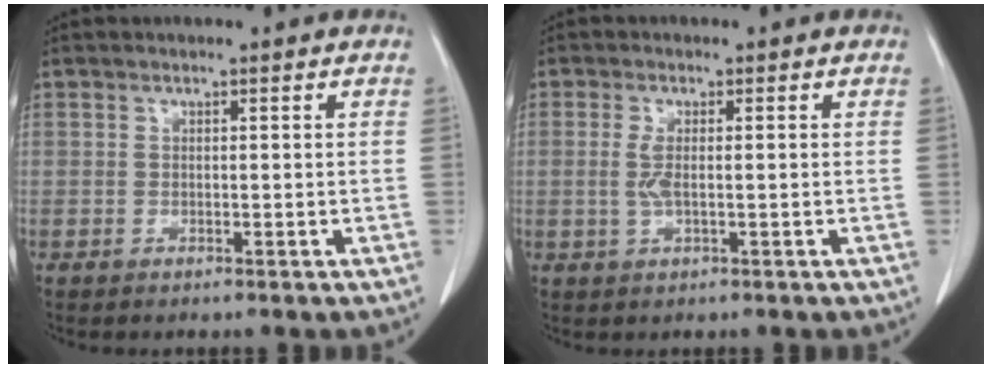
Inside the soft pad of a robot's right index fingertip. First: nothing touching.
{"total": 2.5, "force": [0.0, 0.7, 2.4], "torque": [-0.057, -0.001, 0.001]}